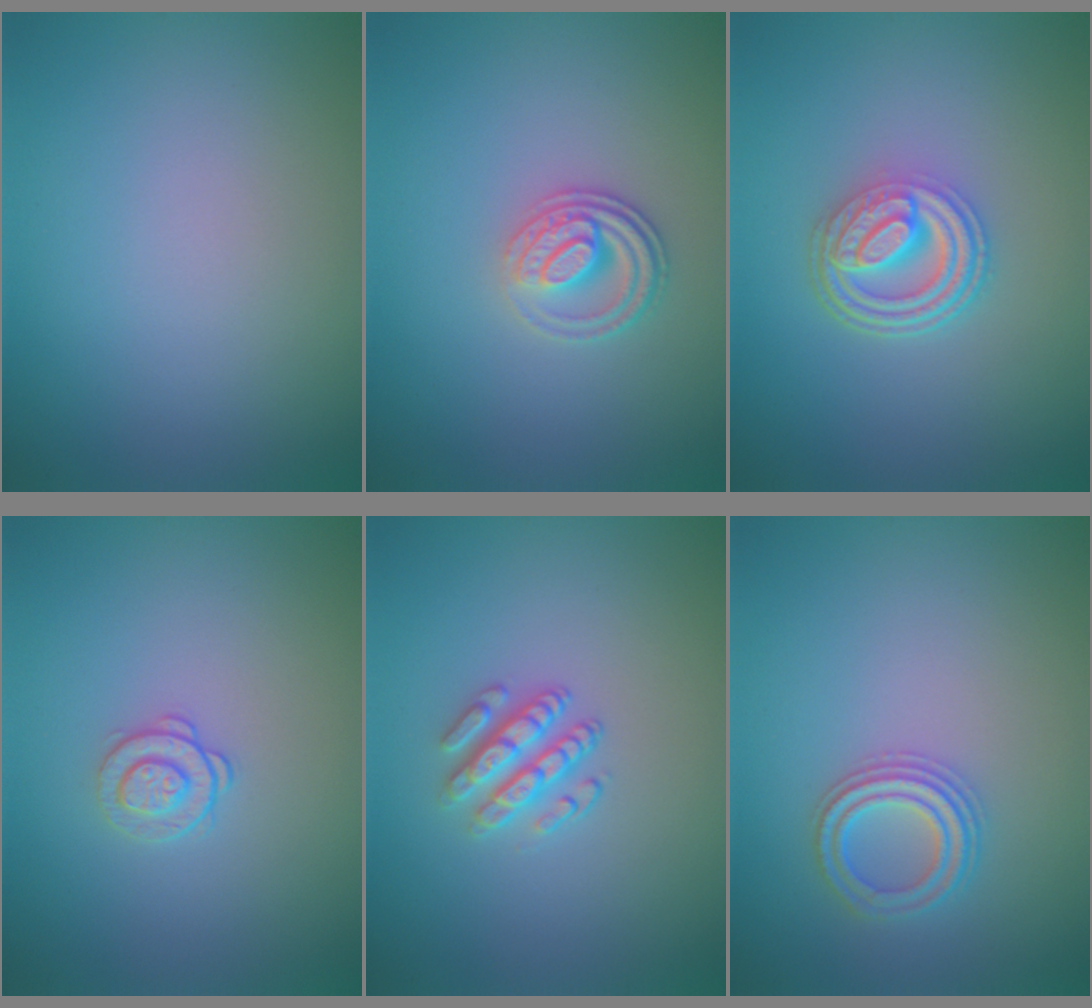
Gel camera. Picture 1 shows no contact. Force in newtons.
{"total": 2.8, "press": 2.5, "slide": 1.4}
{"total": 4.9, "press": 3.8, "slide": 3.1}
{"total": 1.6, "press": 1.2, "slide": 1.0}
{"total": 3.0, "press": 2.4, "slide": 1.6}
{"total": 2.5, "press": 2.4, "slide": 0.4}